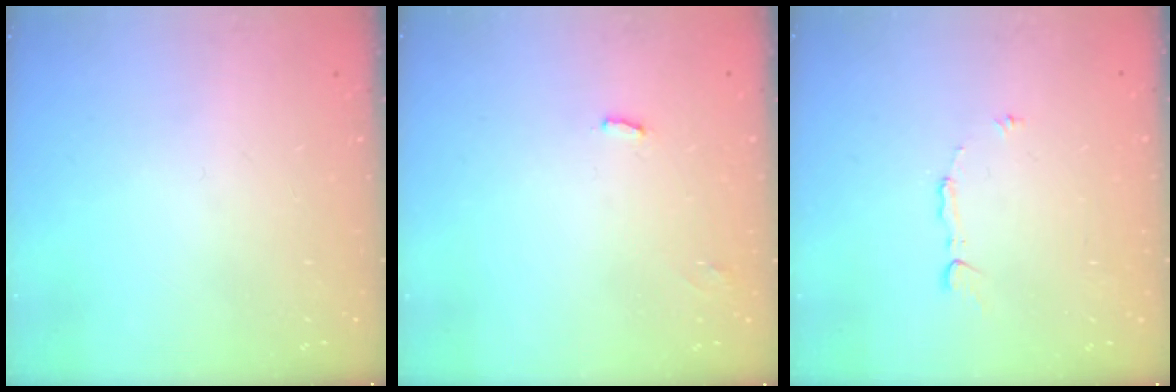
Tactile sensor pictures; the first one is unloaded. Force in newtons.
{"total": 4.5, "press": 4.5, "slide": 0.2}
{"total": 4.6, "press": 4.6, "slide": 0.3}